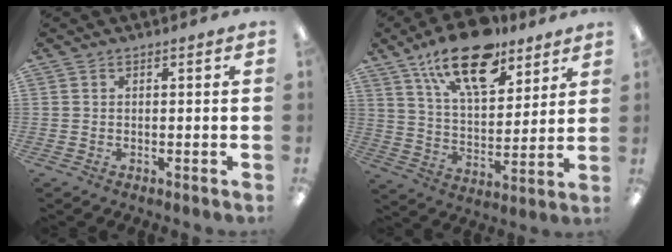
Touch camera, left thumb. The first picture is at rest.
{"total": 18.9, "force": [12.8, 8.5, 11.2], "torque": [-0.180, -0.059, 0.219]}